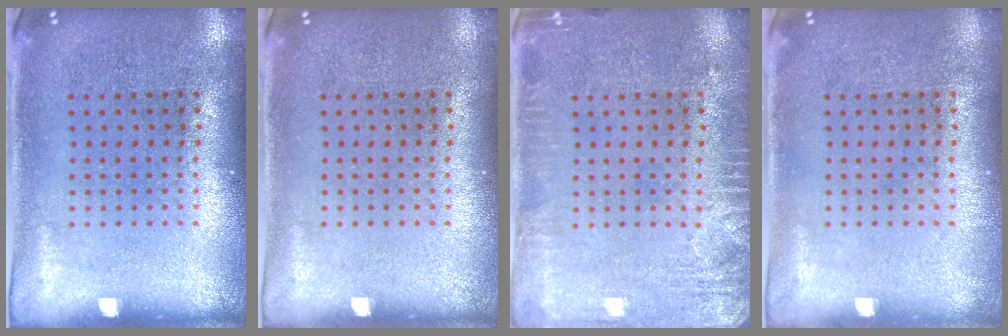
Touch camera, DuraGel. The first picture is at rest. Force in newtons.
{"total": 0.0}
{"total": 2.7, "press": 2.7, "slide": 0.4}
{"total": 0.0}